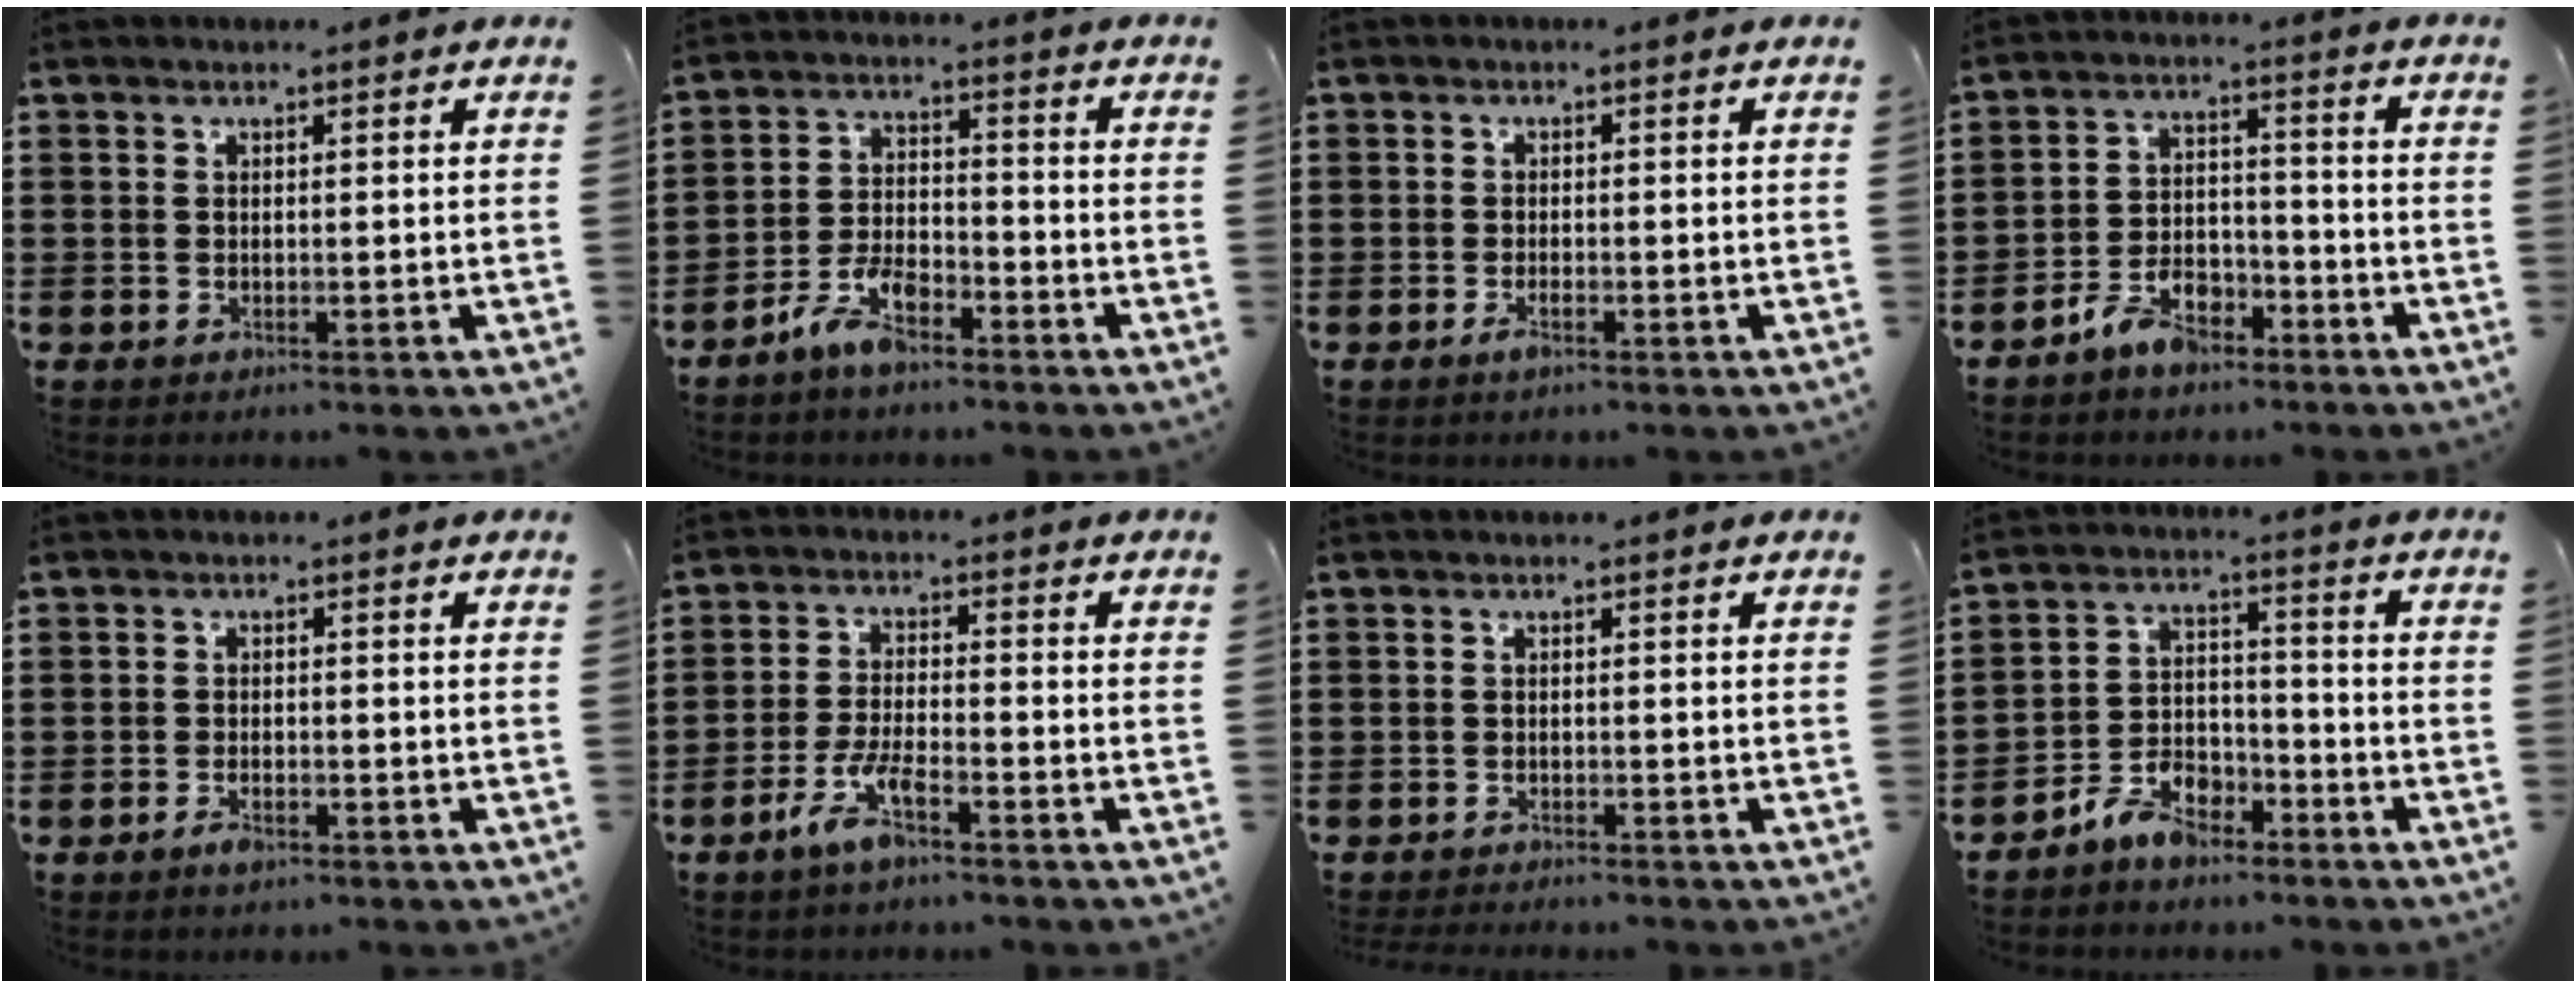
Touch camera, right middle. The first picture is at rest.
{"total": 6.5, "force": [-5.0, 2.3, 3.4], "torque": [-0.081, 0.009, -0.100]}
{"total": 1.5, "force": [-0.9, 0.5, 1.1], "torque": [-0.028, -0.004, -0.019]}
{"total": 6.5, "force": [-5.3, 2.8, 2.5], "torque": [-0.053, 0.017, -0.102]}
{"total": 2.2, "force": [-1.4, 0.9, 1.4], "torque": [-0.032, -0.002, -0.029]}
{"total": 6.0, "force": [-3.8, 1.3, 4.5], "torque": [-0.098, -0.002, -0.073]}
{"total": 1.2, "force": [-1.2, 0.0, 0.0], "torque": [-0.003, 0.002, -0.024]}
{"total": 6.7, "force": [-5.6, 2.9, 2.1], "torque": [-0.048, 0.018, -0.111]}